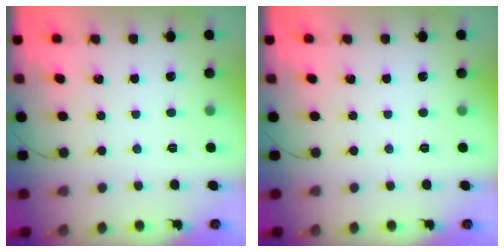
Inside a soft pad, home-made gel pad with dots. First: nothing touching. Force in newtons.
{"total": 0.0}